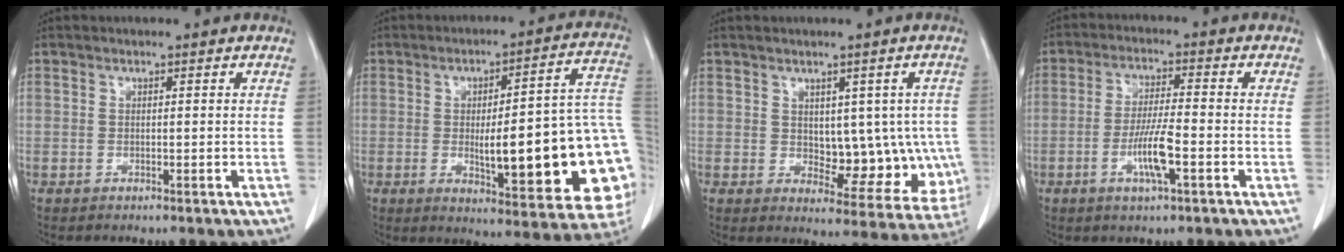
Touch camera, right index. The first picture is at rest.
{"total": 23.6, "force": [-3.5, 4.6, 22.9], "torque": [-0.217, 0.018, -0.031]}
{"total": 10.3, "force": [0.2, 6.0, 8.4], "torque": [-0.080, 0.013, 0.025]}
{"total": 6.9, "force": [-2.4, 0.6, 6.5], "torque": [-0.123, -0.004, -0.043]}